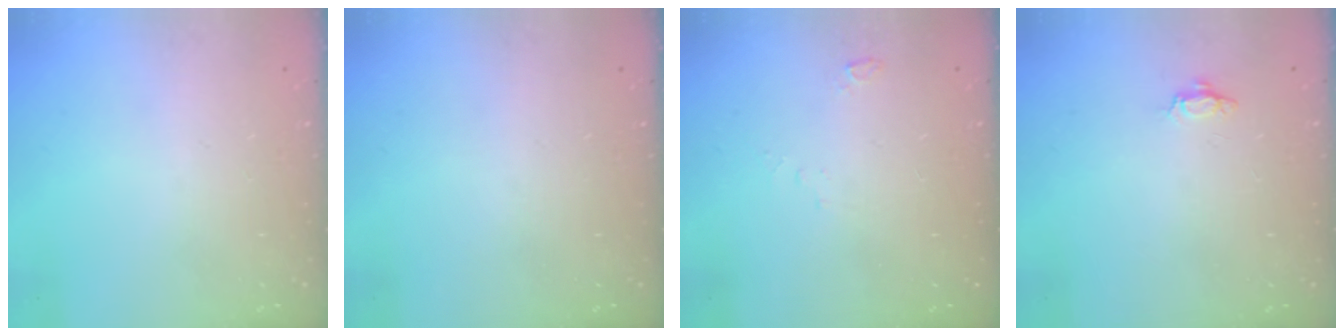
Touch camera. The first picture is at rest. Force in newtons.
{"total": 0.0}
{"total": 3.0, "press": 2.1, "slide": 2.1}
{"total": 3.4, "press": 3.3, "slide": 0.5}